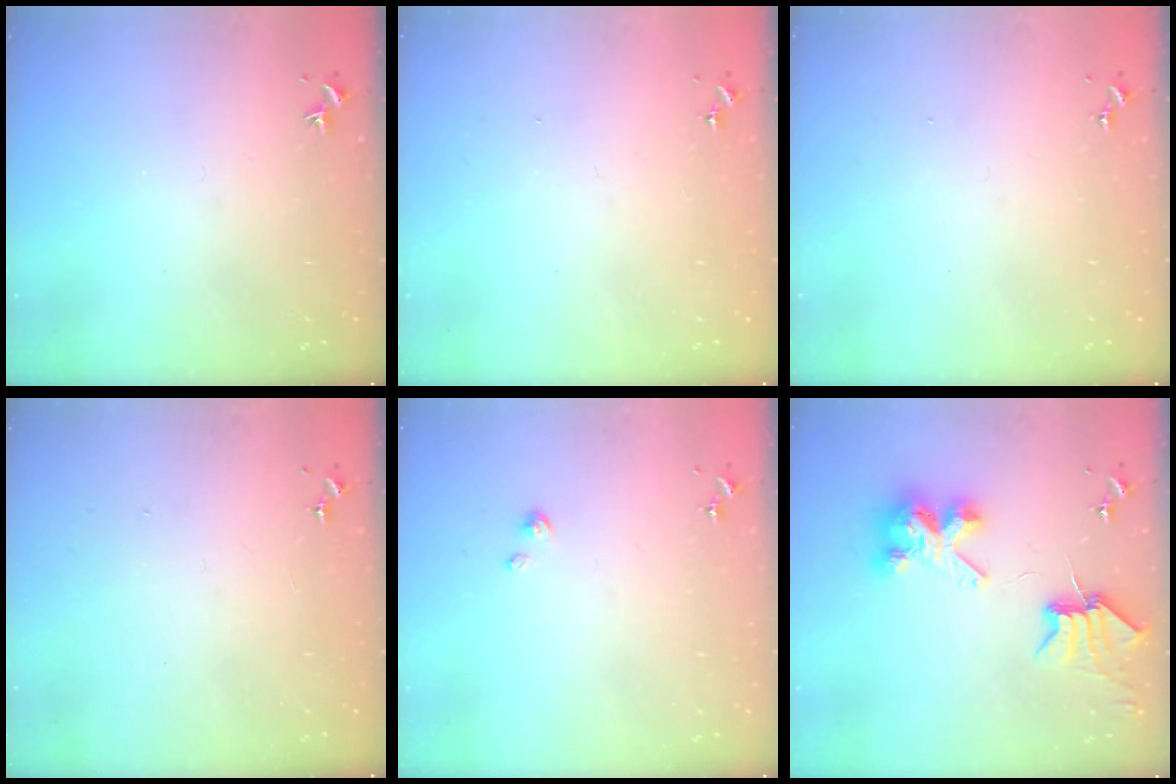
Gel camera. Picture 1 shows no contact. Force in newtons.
{"total": 1.3, "press": 0.9, "slide": 0.9}
{"total": 0.0}
{"total": 0.0}
{"total": 2.9, "press": 2.9, "slide": 0.2}
{"total": 8.8, "press": 8.7, "slide": 1.2}